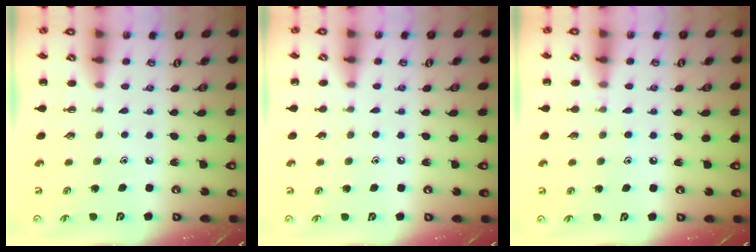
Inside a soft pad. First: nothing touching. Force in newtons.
{"total": 2.9, "press": 2.6, "slide": 1.2}
{"total": 6.0, "press": 5.8, "slide": 1.6}